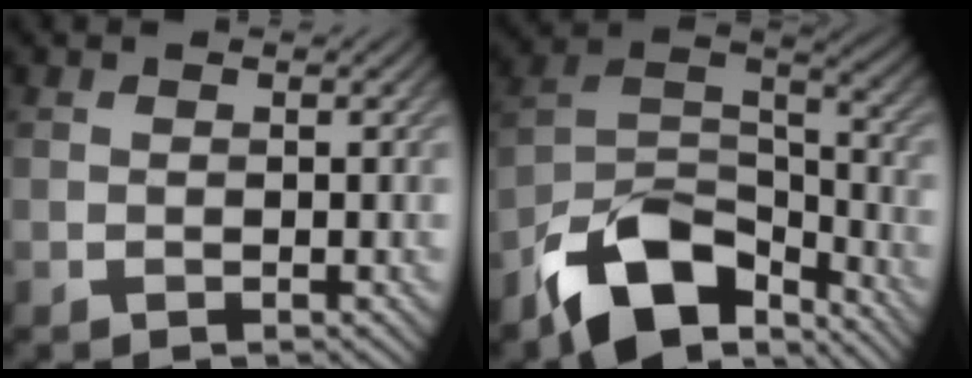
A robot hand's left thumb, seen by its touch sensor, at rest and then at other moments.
{"total": 13.5, "force": [-8.9, 6.6, 7.6], "torque": [-0.145, -0.010, -0.176]}